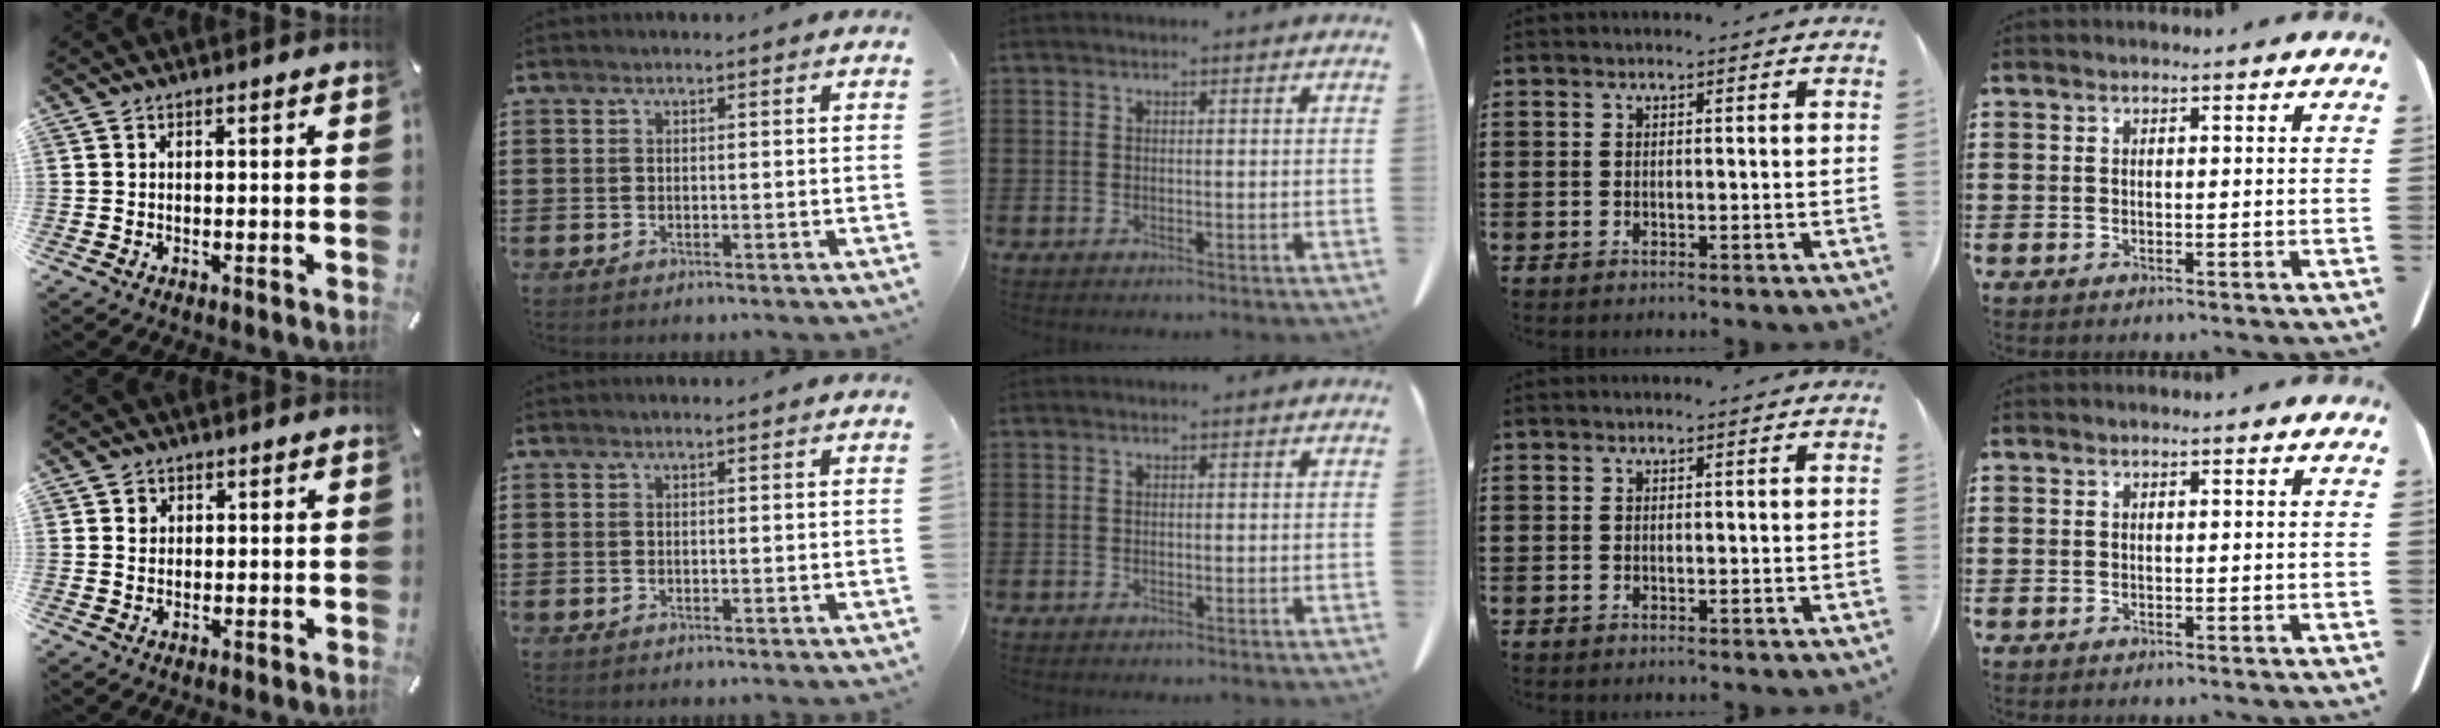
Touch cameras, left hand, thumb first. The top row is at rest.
{"thumb": {"total": 1.9, "force": [0.4, 1.8, 0.3], "torque": [-0.001, 0.001, 0.004]}}